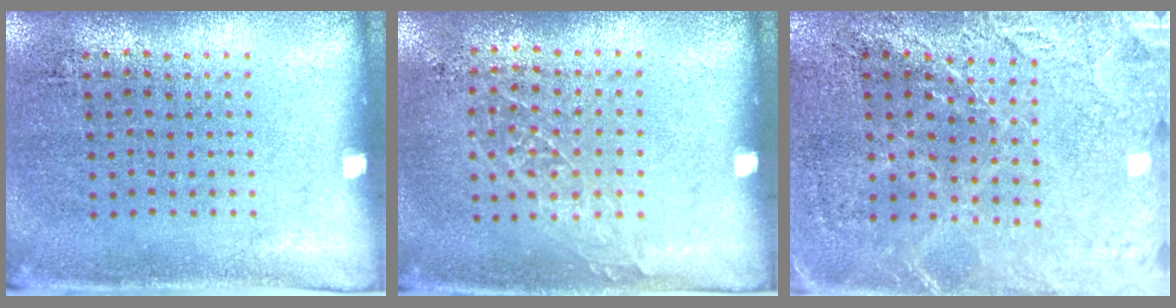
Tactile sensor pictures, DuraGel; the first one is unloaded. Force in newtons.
{"total": 0.9, "press": 0.8, "slide": 0.2}
{"total": 2.8, "press": 2.7, "slide": 0.6}